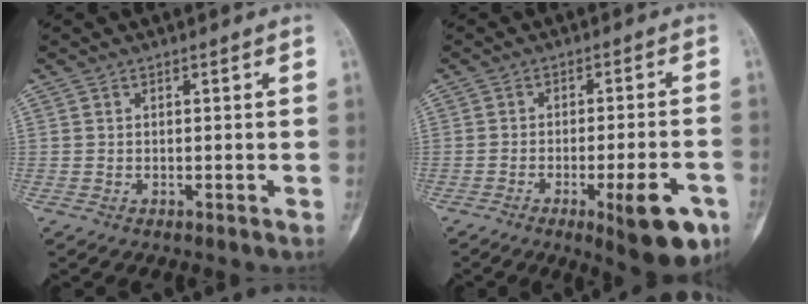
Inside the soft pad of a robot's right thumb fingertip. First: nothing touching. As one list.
[{"total": 10.0, "force": [-4.7, 2.5, 8.5], "torque": [-0.104, 0.014, -0.059]}]